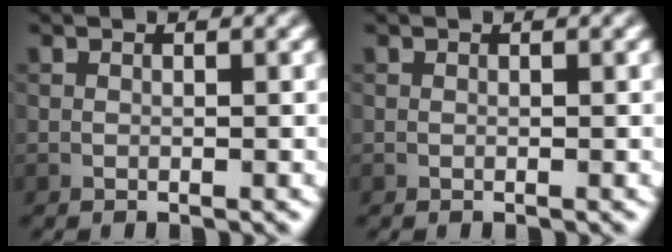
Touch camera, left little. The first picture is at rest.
{"total": 0.0}